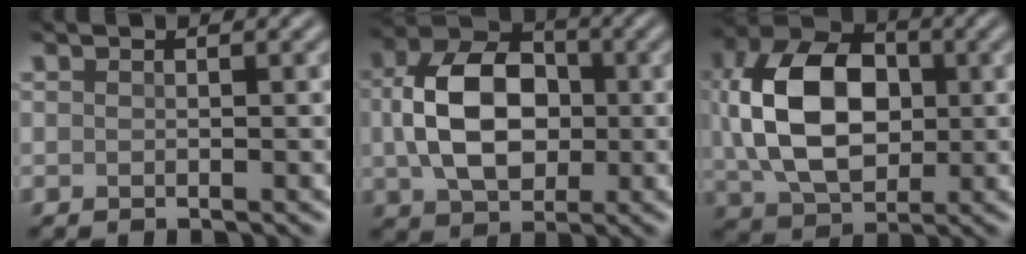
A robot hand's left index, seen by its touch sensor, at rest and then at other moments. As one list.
[{"total": 8.9, "force": [0.3, 6.2, 6.4], "torque": [-0.132, 0.006, -0.001]}, {"total": 11.2, "force": [1.0, 7.7, 8.1], "torque": [-0.172, 0.011, 0.018]}]